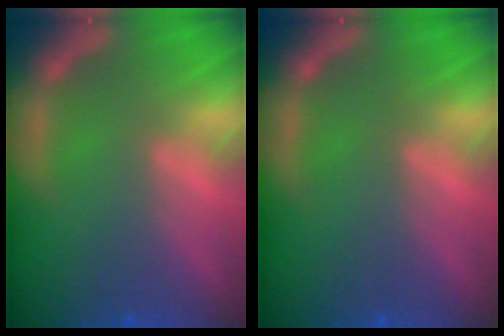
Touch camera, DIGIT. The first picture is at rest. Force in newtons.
{"total": 0.0}